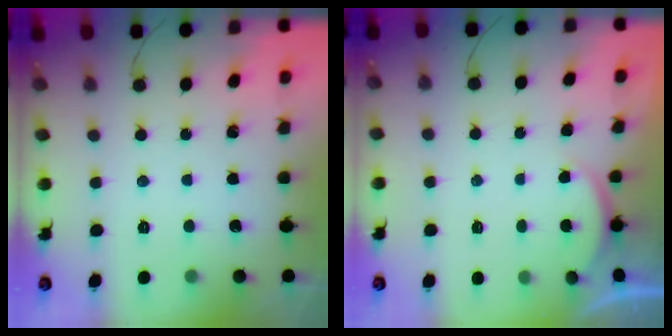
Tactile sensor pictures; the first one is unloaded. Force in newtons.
{"total": 2.0, "press": 1.9, "slide": 0.6}